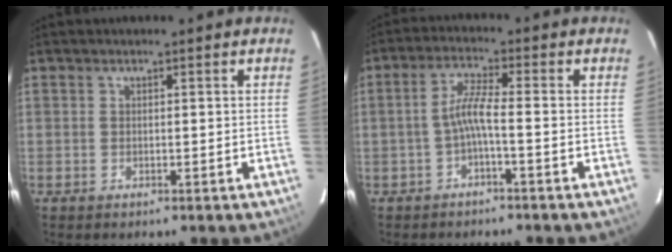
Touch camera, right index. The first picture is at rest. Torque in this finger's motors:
{"motor_torque": [1.08, -0.29, 0.53, 0.16]}